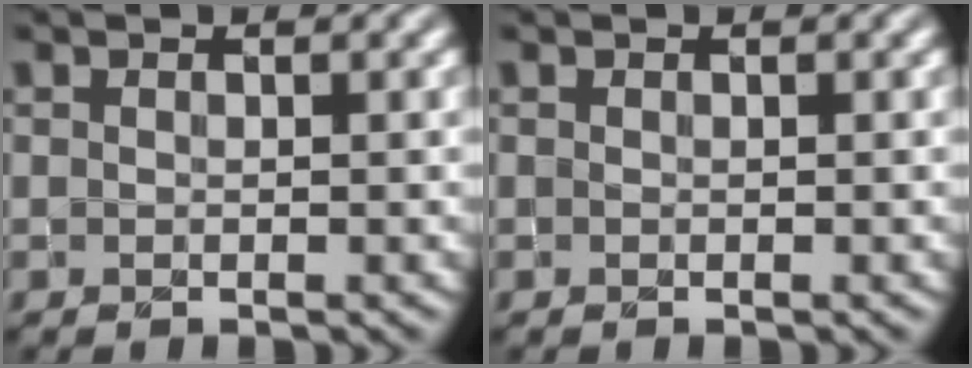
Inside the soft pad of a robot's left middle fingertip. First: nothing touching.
{"total": 0.0}